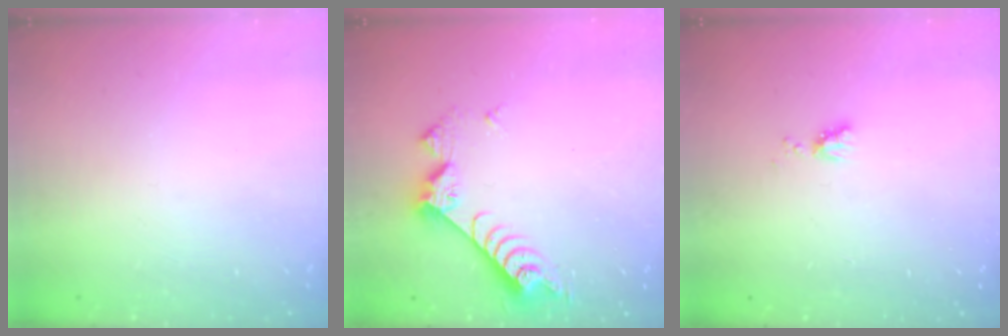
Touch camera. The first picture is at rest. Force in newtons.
{"total": 7.6, "press": 7.6, "slide": 0.4}
{"total": 3.9, "press": 3.9, "slide": 0.6}